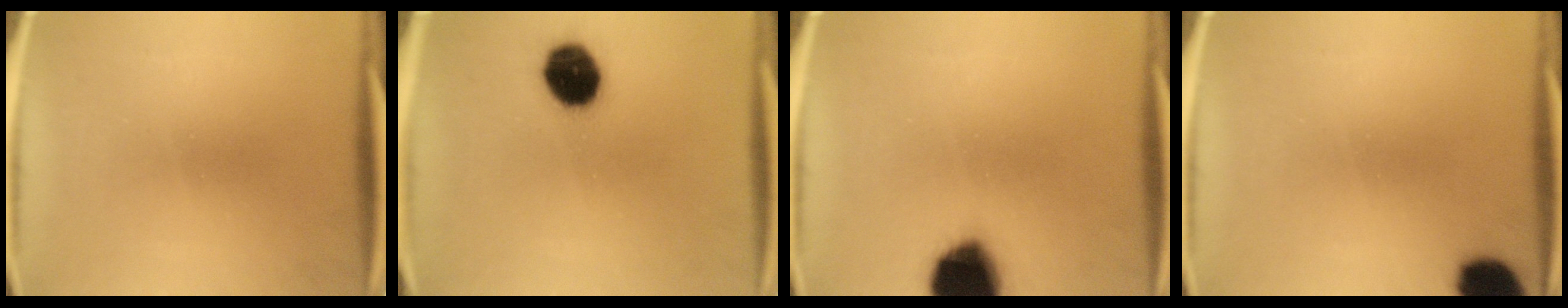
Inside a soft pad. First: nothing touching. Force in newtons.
{"total": 11.9}
{"total": 17.6}
{"total": 9.6}